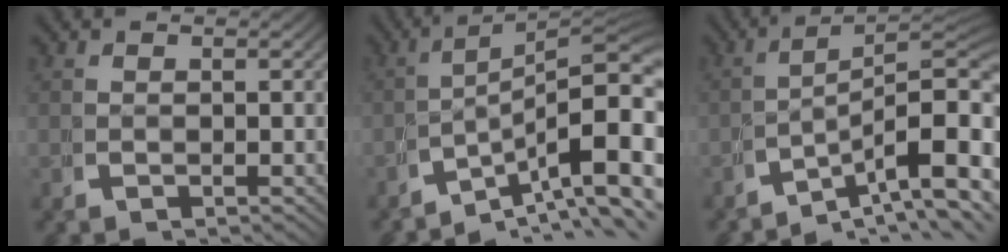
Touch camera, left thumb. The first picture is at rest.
{"total": 13.4, "force": [-3.0, 7.1, 10.9], "torque": [-0.164, -0.041, -0.028]}
{"total": 10.8, "force": [-3.0, 5.6, 8.7], "torque": [-0.124, -0.032, -0.033]}